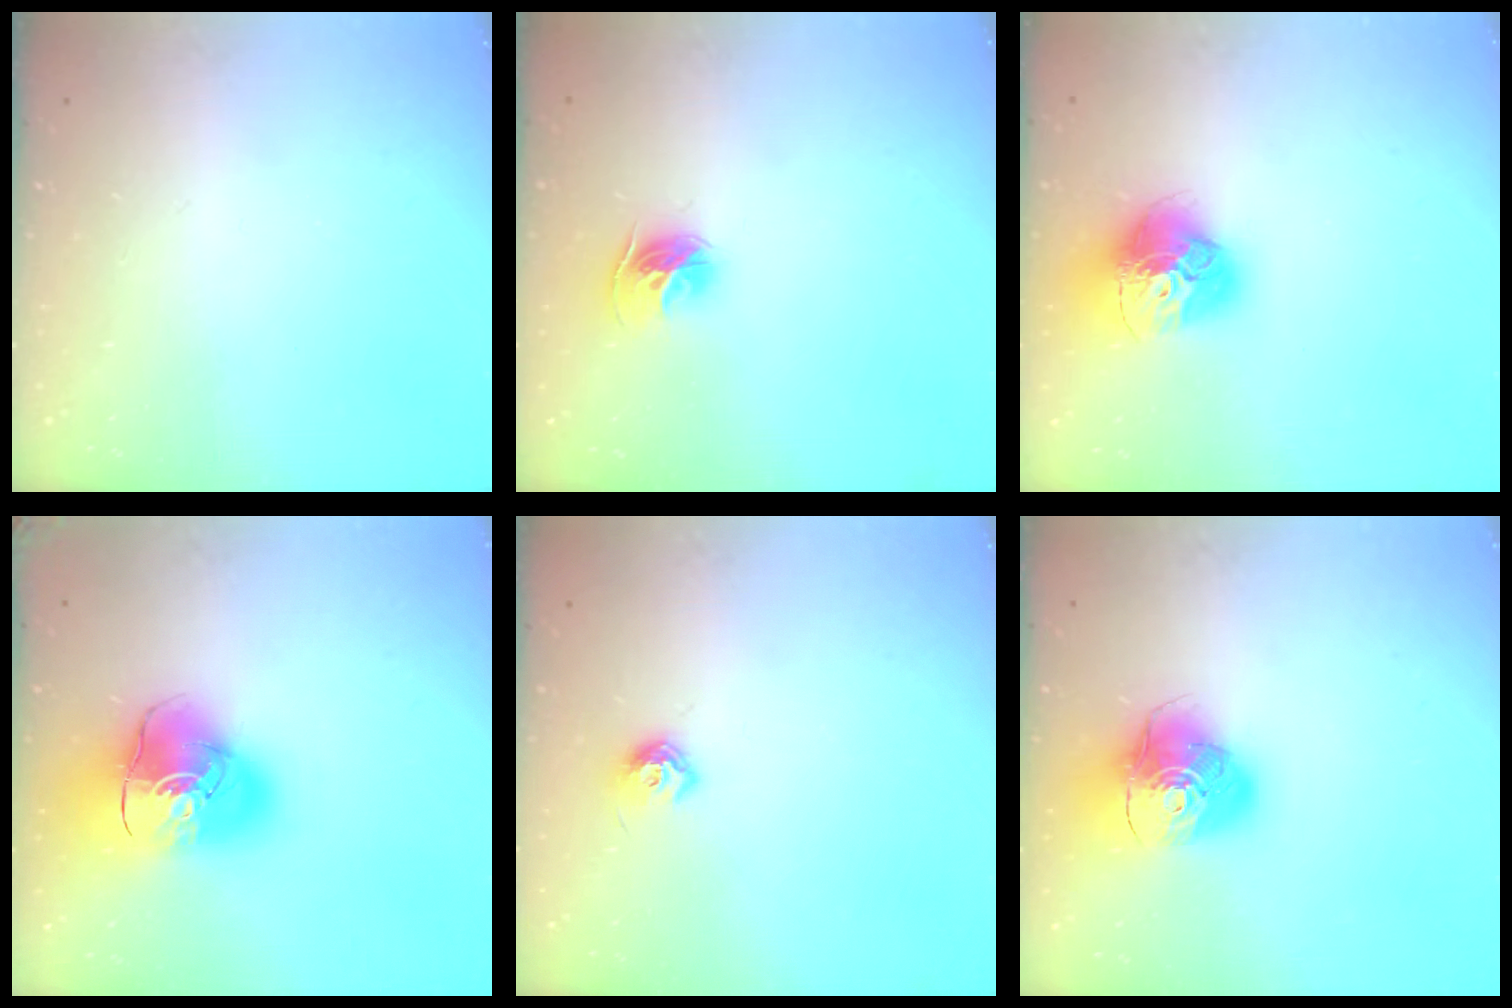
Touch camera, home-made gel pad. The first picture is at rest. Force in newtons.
{"total": 9.2, "press": 9.1, "slide": 0.9}
{"total": 16.9, "press": 16.8, "slide": 1.7}
{"total": 18.1, "press": 17.9, "slide": 2.7}
{"total": 7.9, "press": 7.8, "slide": 0.9}
{"total": 14.5, "press": 14.4, "slide": 1.9}